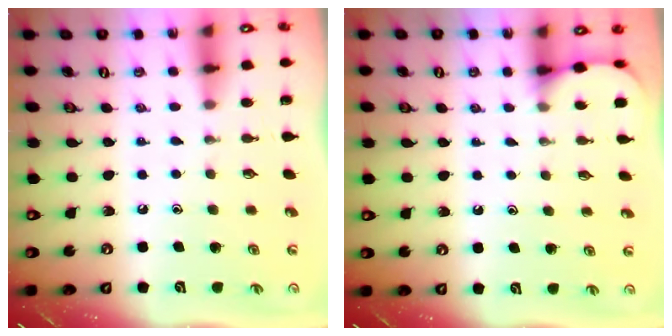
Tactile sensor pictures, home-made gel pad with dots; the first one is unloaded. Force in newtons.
{"total": 3.5, "press": 3.5, "slide": 0.3}